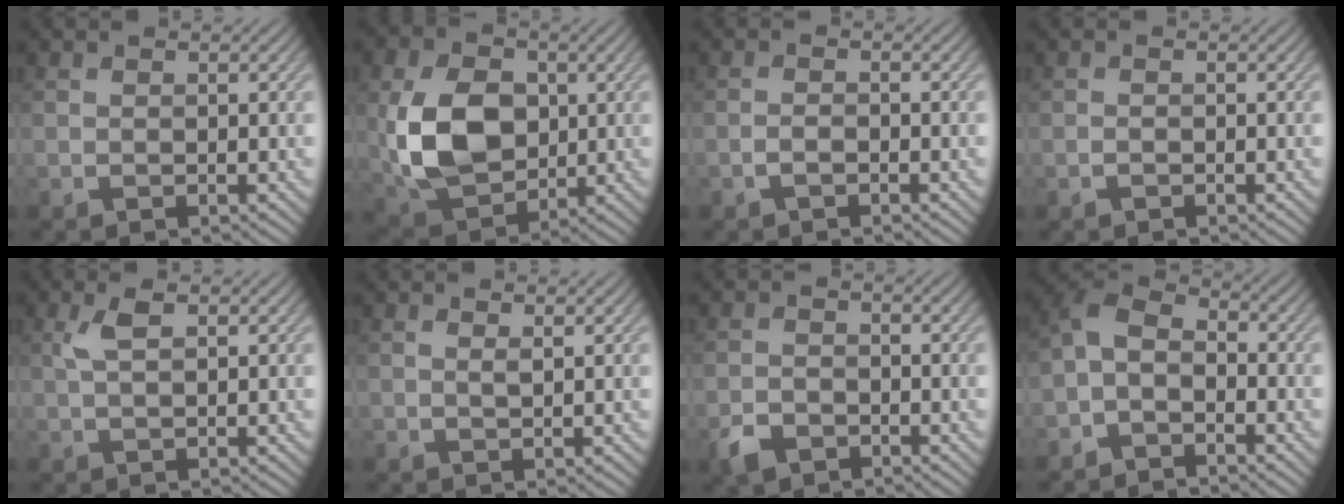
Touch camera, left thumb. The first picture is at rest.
{"total": 11.0, "force": [0.4, 7.9, 7.7], "torque": [-0.190, -0.003, 0.008]}
{"total": 1.4, "force": [-1.0, 0.6, 0.8], "torque": [-0.018, 0.002, -0.021]}
{"total": 0.7, "force": [-0.5, 0.3, 0.3], "torque": [-0.007, 0.001, -0.009]}
{"total": 2.8, "force": [1.1, 1.0, 2.4], "torque": [-0.057, 0.007, 0.022]}
{"total": 0.9, "force": [0.5, 0.3, 0.7], "torque": [-0.018, -0.001, 0.010]}
{"total": 3.1, "force": [-2.2, 1.8, 1.4], "torque": [-0.032, -0.005, -0.050]}
{"total": 4.9, "force": [-2.5, 3.0, 3.0], "torque": [-0.062, 0.008, -0.063]}